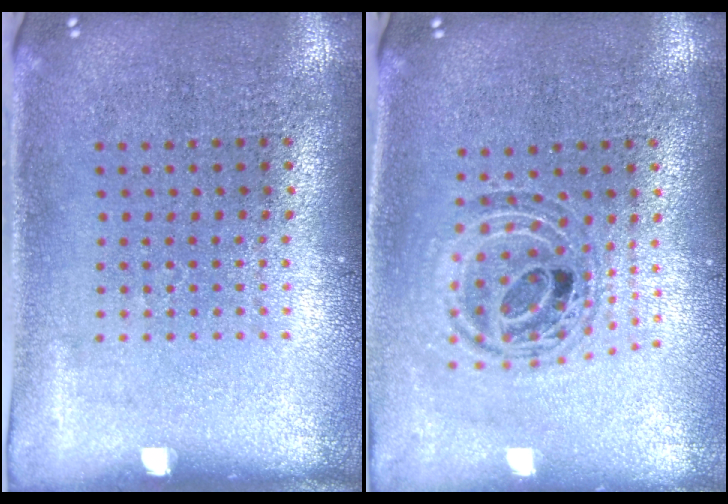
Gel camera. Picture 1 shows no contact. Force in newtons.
{"total": 0.8, "press": 0.8, "slide": 0.2}